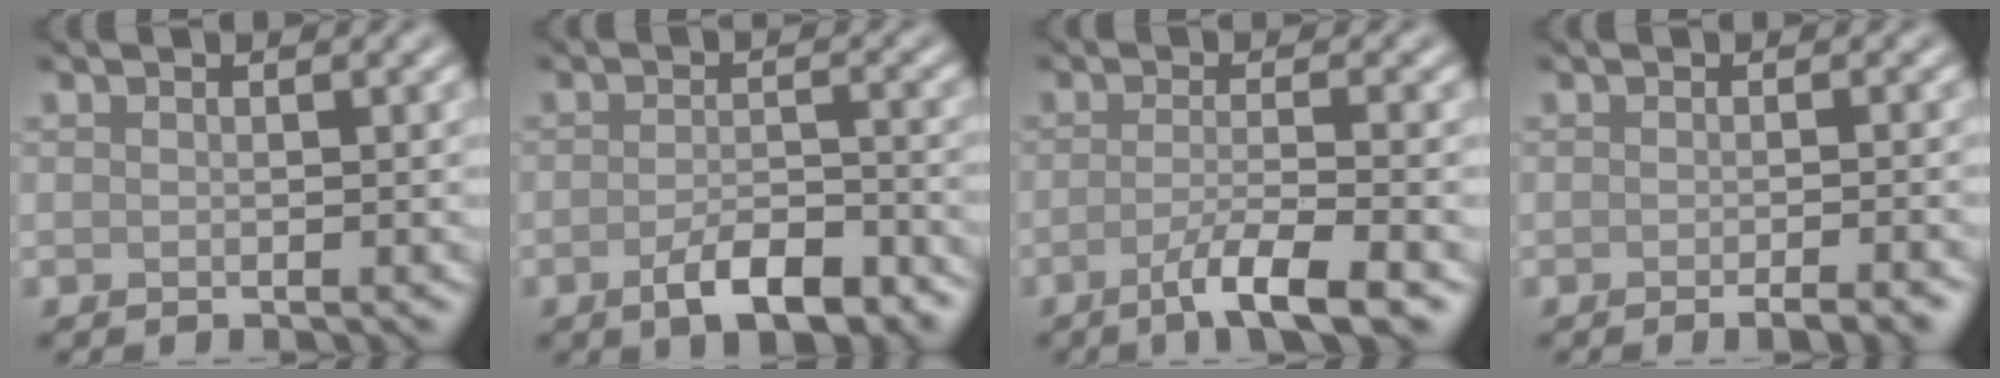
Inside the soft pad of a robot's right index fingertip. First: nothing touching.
{"total": 5.2, "force": [-2.9, 1.9, 3.8], "torque": [-0.064, -0.001, -0.047]}
{"total": 5.0, "force": [-2.5, 0.8, 4.2], "torque": [-0.068, -0.002, -0.053]}
{"total": 3.0, "force": [-1.7, 0.7, 2.3], "torque": [-0.015, 0.003, -0.025]}